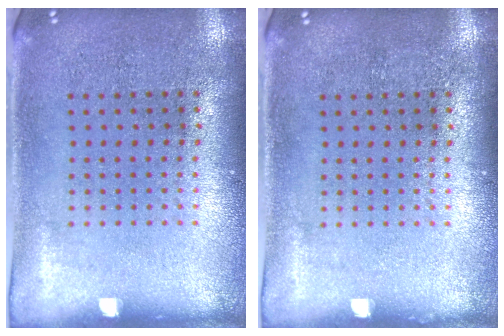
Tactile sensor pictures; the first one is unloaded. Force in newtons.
{"total": 0.0}